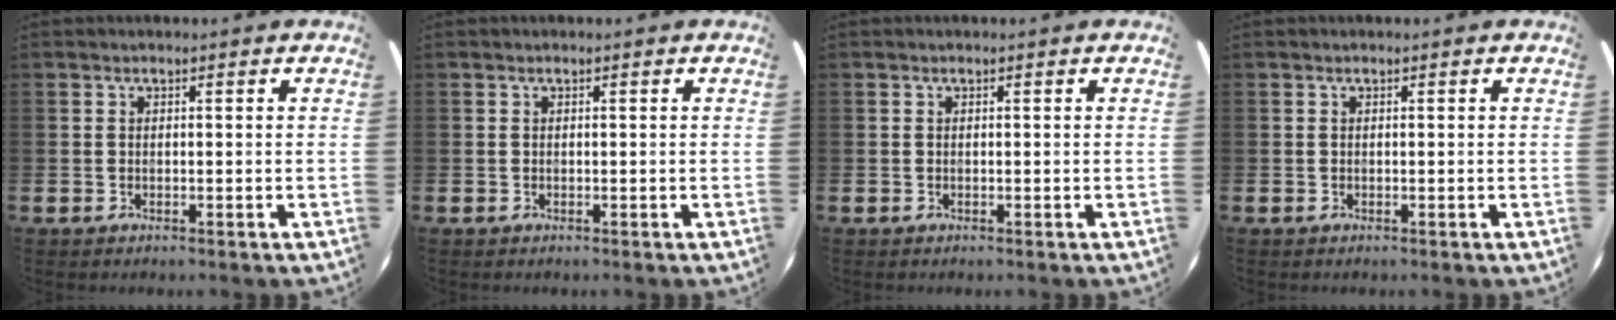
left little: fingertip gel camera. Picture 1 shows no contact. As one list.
[{"total": 0.0}, {"total": 0.0}, {"total": 0.0}]